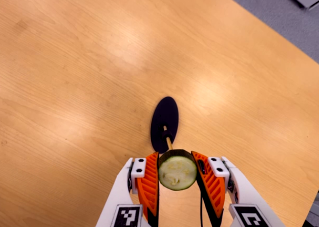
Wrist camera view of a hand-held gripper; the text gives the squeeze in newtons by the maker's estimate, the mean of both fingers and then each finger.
{"total": 10.0, "left": 9.6, "right": 10.4}